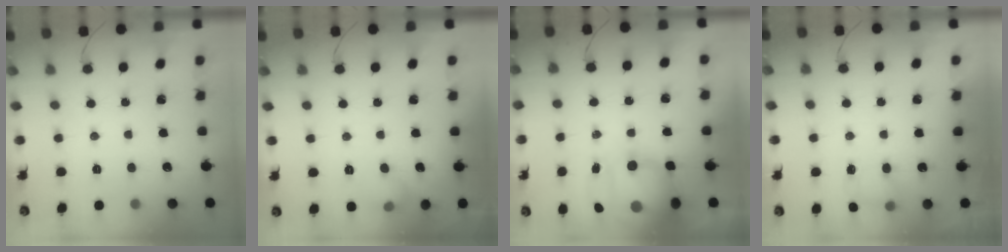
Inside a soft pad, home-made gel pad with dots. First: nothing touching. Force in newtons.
{"total": 5.8, "press": 5.6, "slide": 1.6}
{"total": 12.7, "press": 12.5, "slide": 2.1}
{"total": 4.4, "press": 4.3, "slide": 1.0}